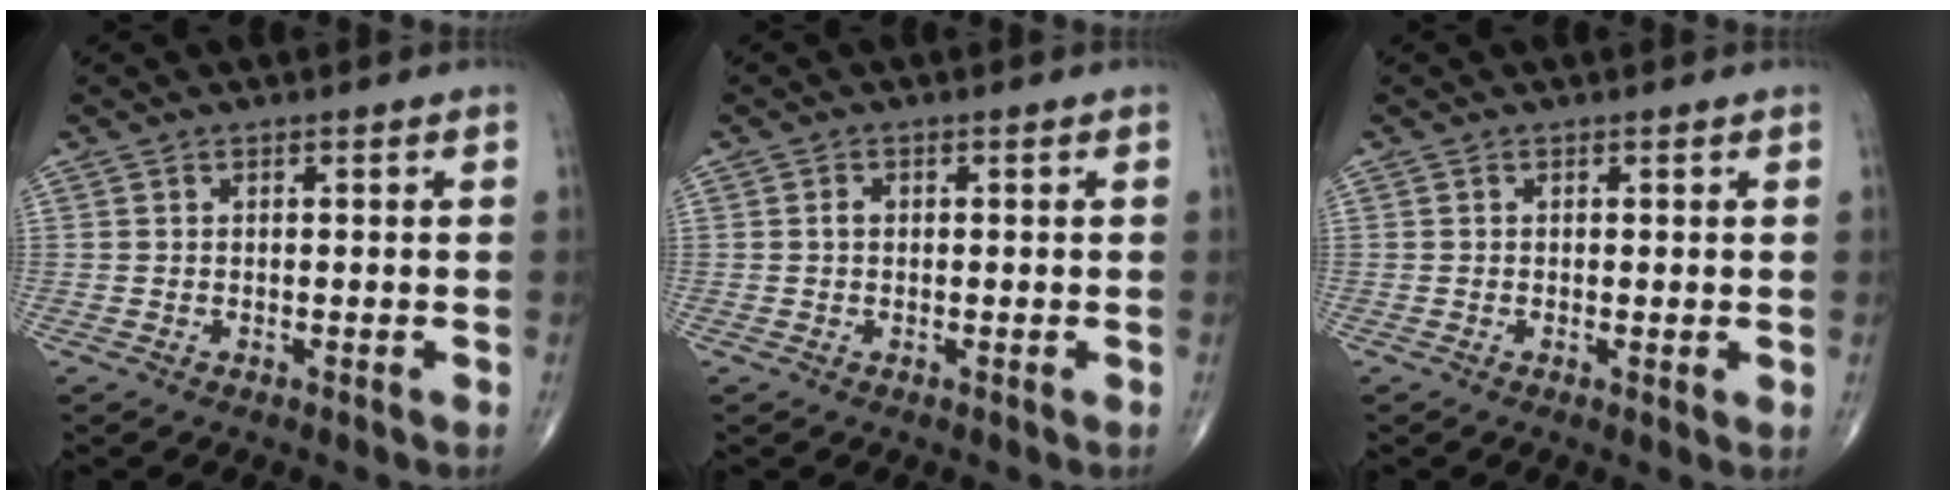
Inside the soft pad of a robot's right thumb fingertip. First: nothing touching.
{"total": 1.0, "force": [0.1, 0.8, 0.7], "torque": [-0.010, 0.003, -0.001]}
{"total": 1.0, "force": [0.1, 0.2, 0.9], "torque": [-0.017, -0.005, -0.001]}